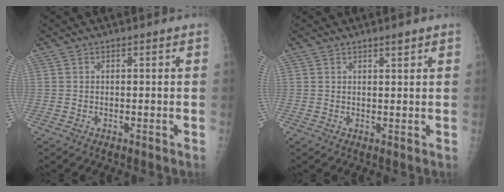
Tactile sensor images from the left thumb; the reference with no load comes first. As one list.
[{"total": 1.4, "force": [1.1, 0.2, 0.8], "torque": [-0.011, -0.008, 0.020]}]